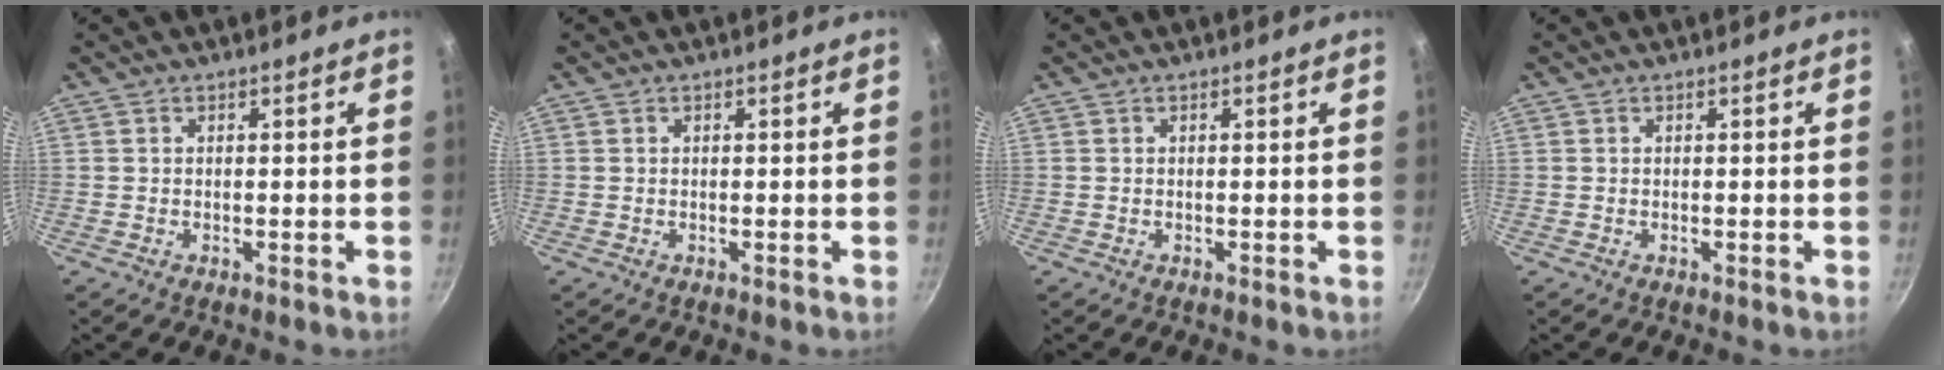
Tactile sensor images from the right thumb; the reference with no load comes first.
{"total": 0.0}
{"total": 0.0}
{"total": 0.0}